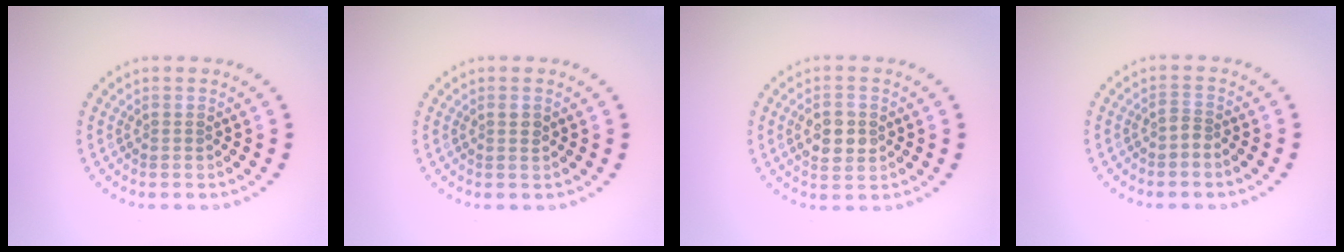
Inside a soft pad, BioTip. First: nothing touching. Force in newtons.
{"total": 1.0, "press": 0.9, "slide": 0.4}
{"total": 2.8, "press": 2.8, "slide": 0.1}
{"total": 0.9, "press": 0.6, "slide": 0.7}